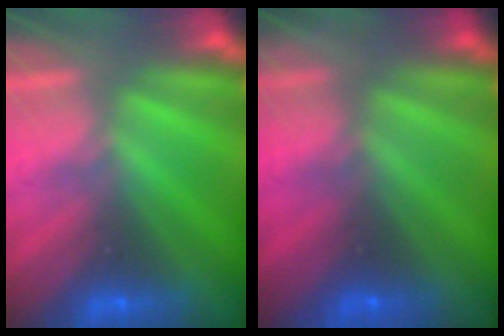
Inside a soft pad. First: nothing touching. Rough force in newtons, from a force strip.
{"total": 8.0}